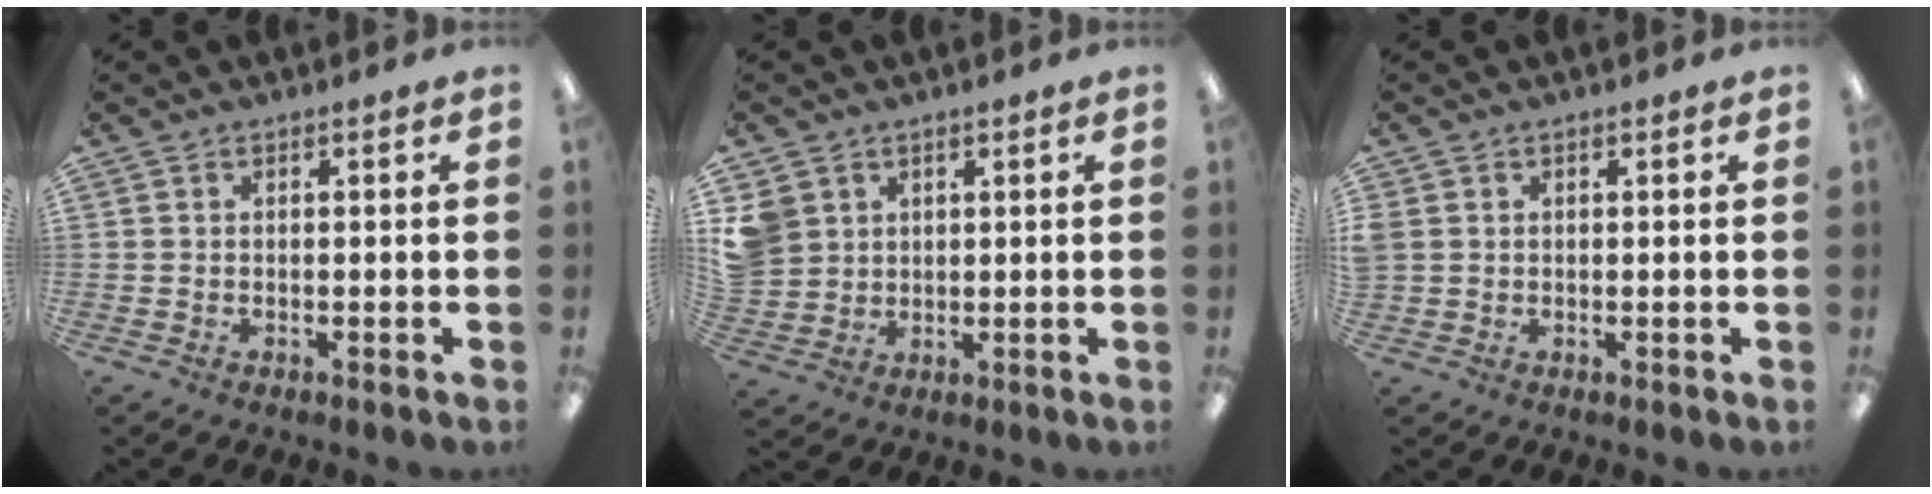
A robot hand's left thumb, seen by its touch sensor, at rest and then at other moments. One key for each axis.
{"total": 5.9, "fx": 2.5, "fy": 5.3, "fz": 1.0, "tx": -0.029, "ty": 0.005, "tz": 0.053}
{"total": 2.0, "fx": 0.5, "fy": 1.8, "fz": 0.6, "tx": -0.013, "ty": 0.002, "tz": 0.009}